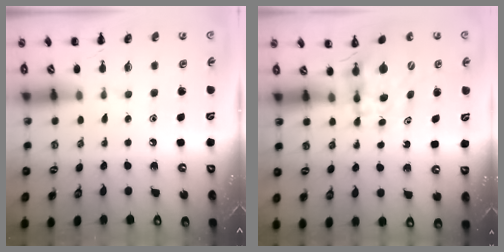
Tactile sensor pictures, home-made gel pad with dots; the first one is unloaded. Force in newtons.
{"total": 5.0, "press": 5.0, "slide": 0.4}